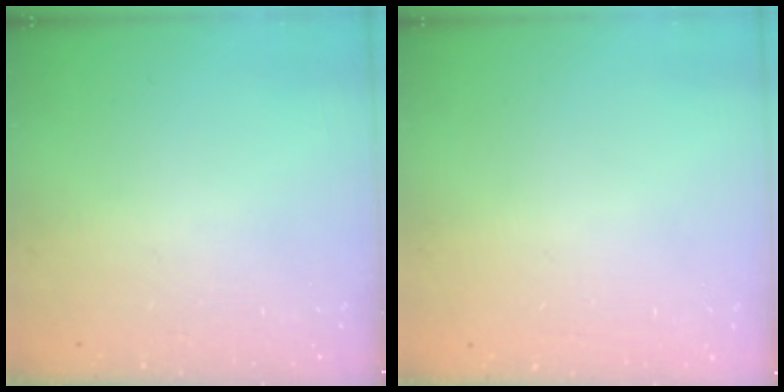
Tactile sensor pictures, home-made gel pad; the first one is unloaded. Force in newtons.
{"total": 0.0}